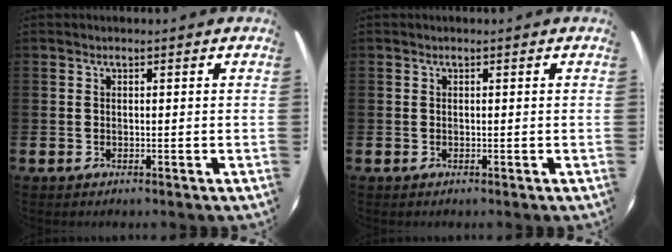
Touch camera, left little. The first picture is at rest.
{"total": 0.0}